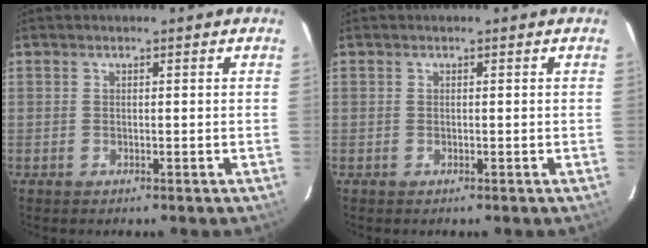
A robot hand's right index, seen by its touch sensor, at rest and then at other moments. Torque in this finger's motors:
{"motor_torque": [0.00, 0.00, 0.01, 0.00]}